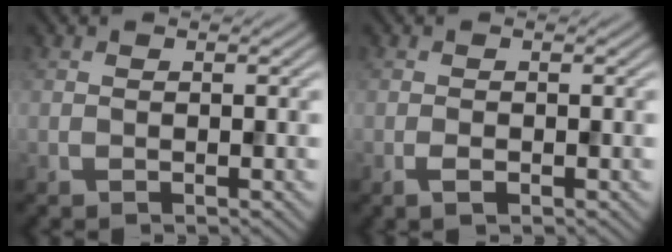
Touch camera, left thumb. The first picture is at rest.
{"total": 1.2, "force": [-0.6, 0.5, 1.0], "torque": [-0.023, -0.002, -0.011]}